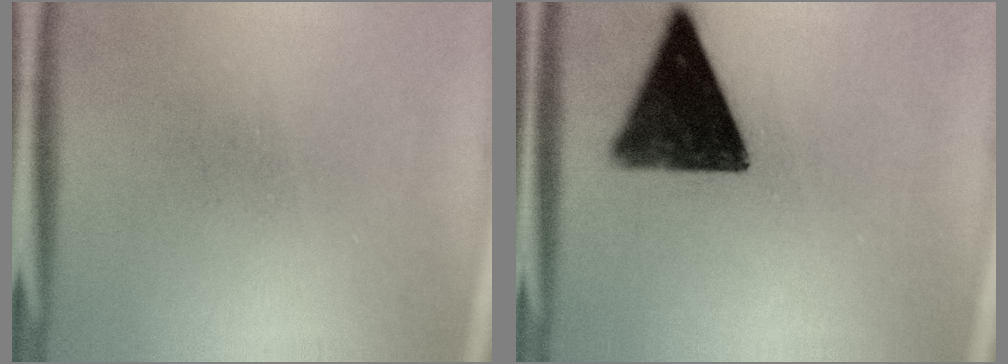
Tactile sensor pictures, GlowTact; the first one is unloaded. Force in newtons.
{"total": 13.9}